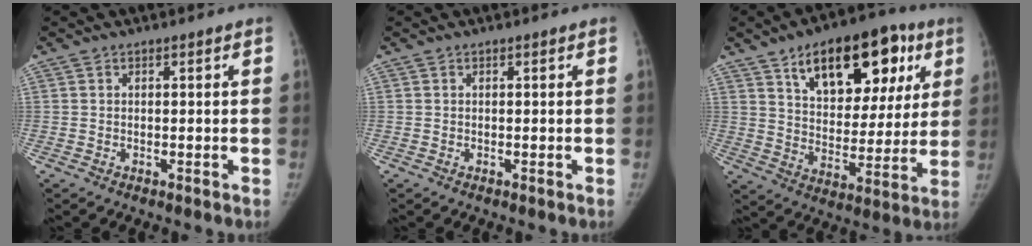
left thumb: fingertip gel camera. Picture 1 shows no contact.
{"total": 0.0}
{"total": 21.8, "force": [10.6, 11.8, 15.0], "torque": [-0.168, -0.016, 0.162]}